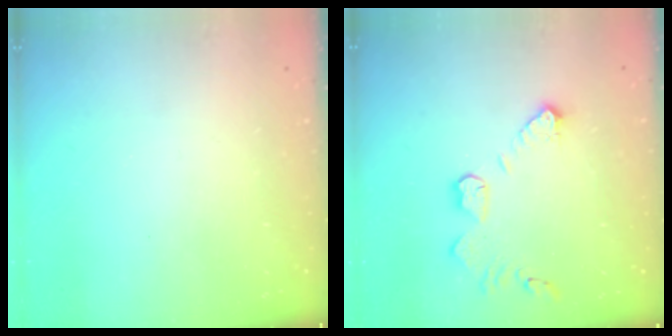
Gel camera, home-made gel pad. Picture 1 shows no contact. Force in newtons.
{"total": 10.8, "press": 10.8, "slide": 0.8}